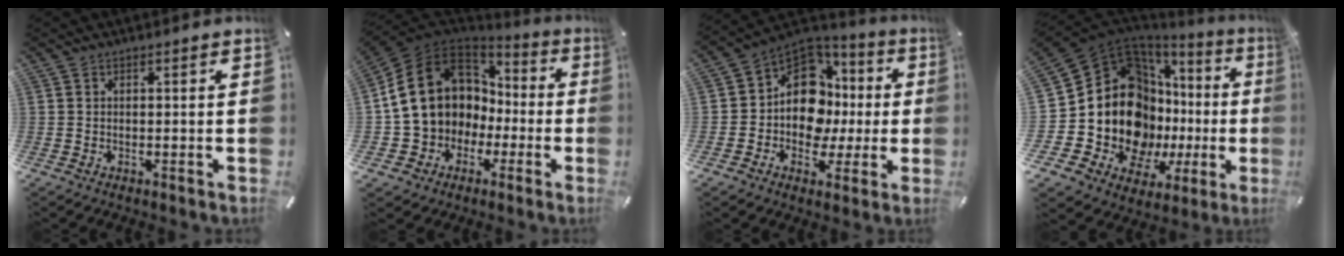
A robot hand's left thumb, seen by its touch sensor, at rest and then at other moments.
{"total": 16.4, "force": [0.5, 14.6, 7.6], "torque": [-0.165, 0.008, 0.020]}
{"total": 14.4, "force": [-0.4, 12.0, 7.9], "torque": [-0.131, -0.005, 0.000]}
{"total": 21.2, "force": [-0.6, 15.4, 14.5], "torque": [-0.255, -0.058, 0.014]}